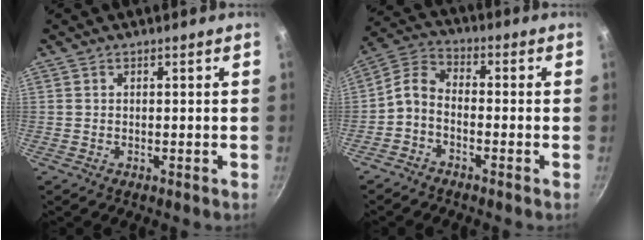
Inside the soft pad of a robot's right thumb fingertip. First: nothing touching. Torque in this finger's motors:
{"motor_torque": [0.22, -0.01, -0.07, -0.05, 0.05]}